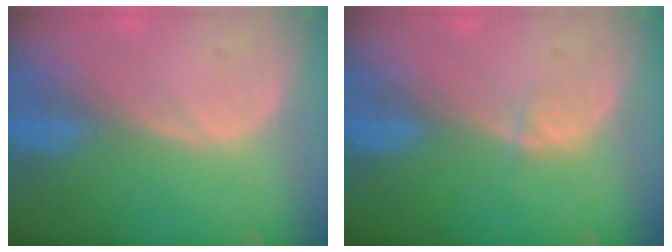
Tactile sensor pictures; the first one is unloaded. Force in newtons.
{"total": 0.8, "press": 0.8, "slide": 0.1}